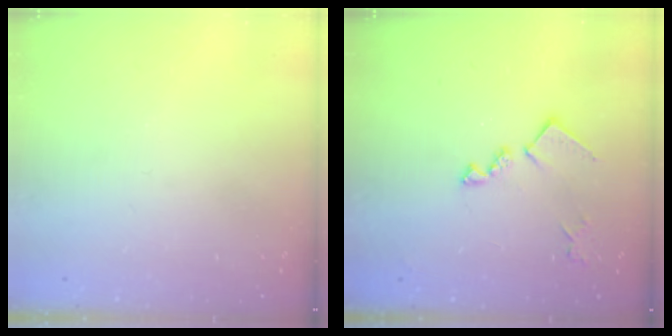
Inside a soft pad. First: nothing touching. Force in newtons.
{"total": 12.0, "press": 12.0, "slide": 0.4}